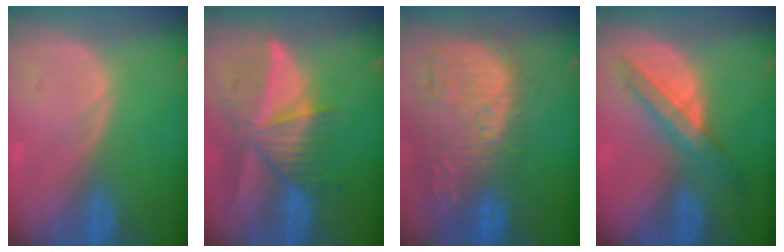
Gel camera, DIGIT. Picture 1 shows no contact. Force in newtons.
{"total": 9.9, "press": 8.7, "slide": 4.7}
{"total": 15.0, "press": 12.8, "slide": 7.8}
{"total": 5.9, "press": 5.9, "slide": 0.4}